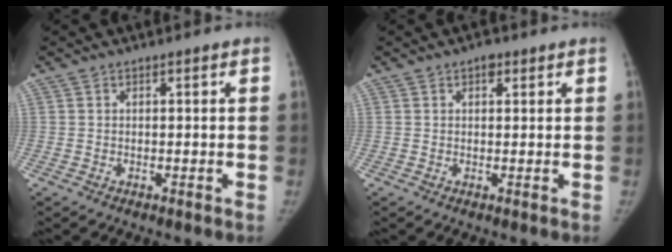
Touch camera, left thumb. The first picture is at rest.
{"total": 1.8, "force": [1.1, 1.0, 1.0], "torque": [-0.007, -0.002, 0.012]}